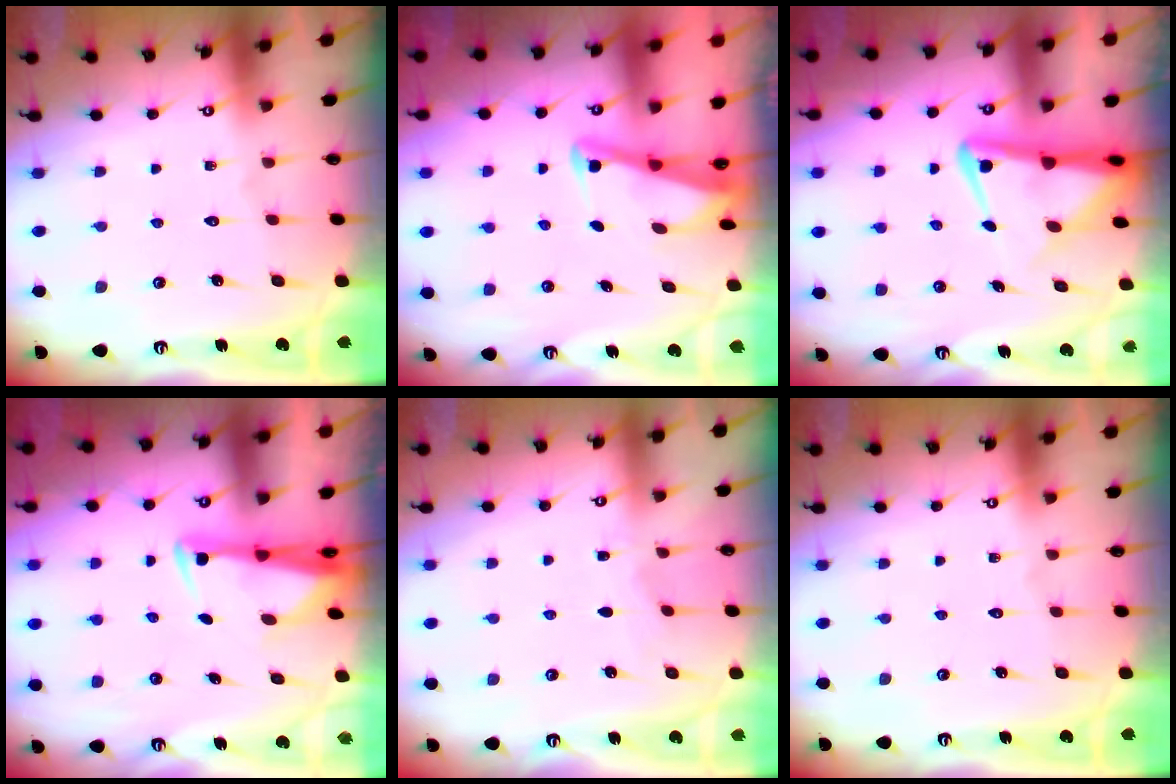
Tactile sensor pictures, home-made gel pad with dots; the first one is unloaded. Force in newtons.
{"total": 2.8, "press": 2.8, "slide": 0.3}
{"total": 7.4, "press": 7.4, "slide": 0.8}
{"total": 3.0, "press": 2.9, "slide": 0.9}
{"total": 3.0, "press": 2.9, "slide": 0.5}
{"total": 0.0}